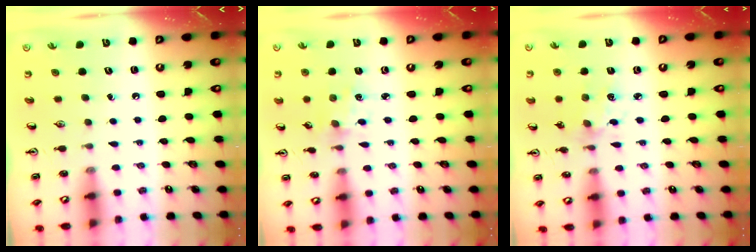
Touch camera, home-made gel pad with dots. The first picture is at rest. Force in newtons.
{"total": 1.2, "press": 1.2, "slide": 0.2}
{"total": 4.5, "press": 4.5, "slide": 0.3}